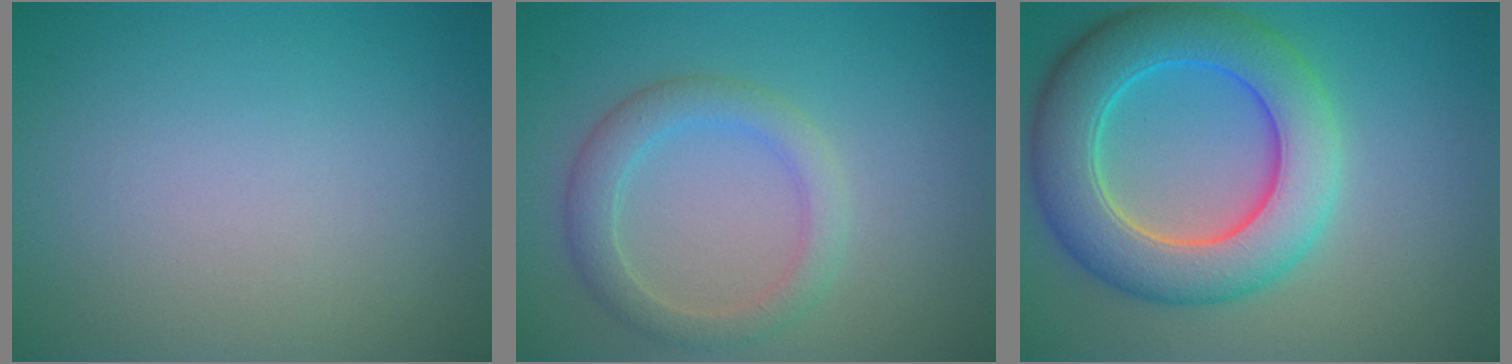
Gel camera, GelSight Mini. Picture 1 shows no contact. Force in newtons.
{"total": 3.1, "press": 3.1, "slide": 0.0}
{"total": 8.6, "press": 8.6, "slide": 0.3}